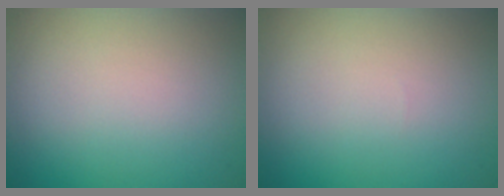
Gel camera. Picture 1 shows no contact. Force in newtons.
{"total": 0.0}